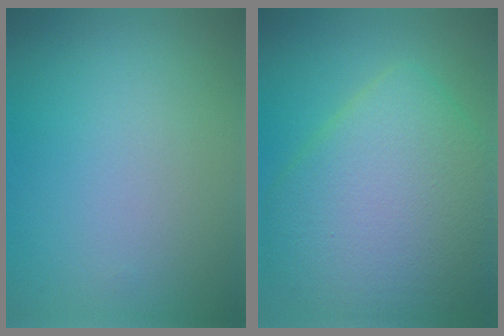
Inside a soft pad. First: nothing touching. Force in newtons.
{"total": 9.7, "press": 9.7, "slide": 0.4}